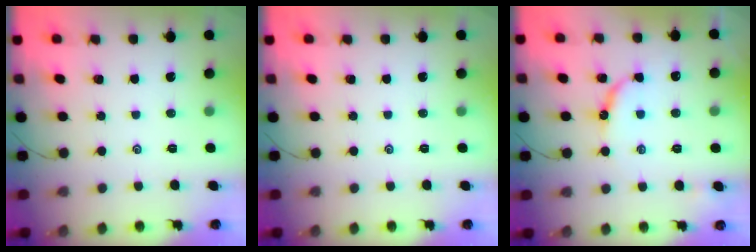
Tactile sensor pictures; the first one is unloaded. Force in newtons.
{"total": 0.0}
{"total": 8.4, "press": 8.4, "slide": 0.6}